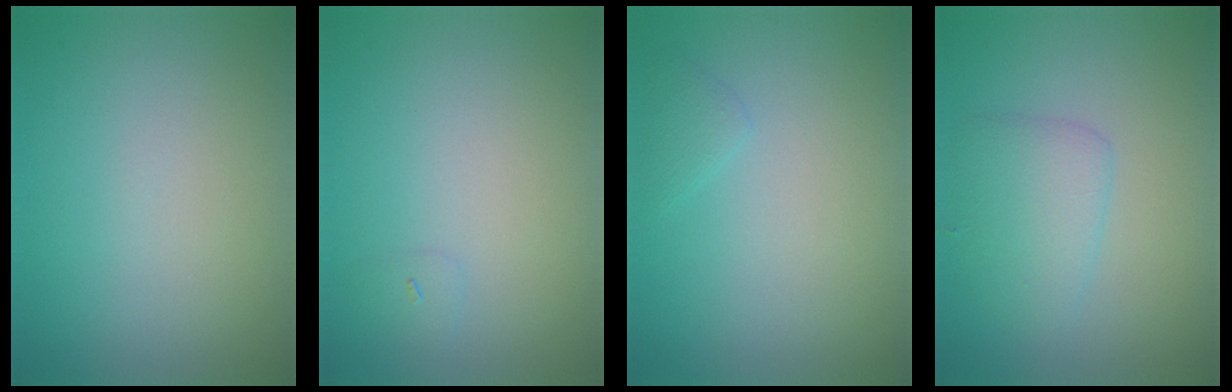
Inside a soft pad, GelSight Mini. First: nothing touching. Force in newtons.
{"total": 0.6, "press": 0.6, "slide": 0.1}
{"total": 0.9, "press": 0.9, "slide": 0.1}
{"total": 2.8, "press": 2.8, "slide": 0.1}